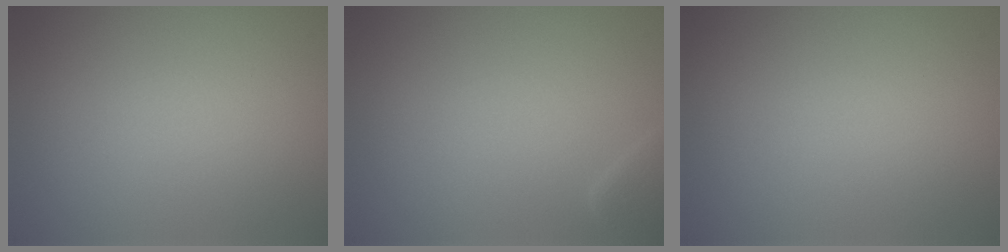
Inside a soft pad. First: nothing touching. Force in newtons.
{"total": 1.7, "press": 1.7, "slide": 0.2}
{"total": 0.0}